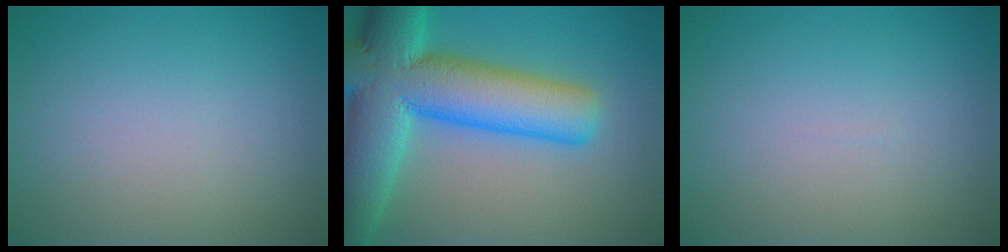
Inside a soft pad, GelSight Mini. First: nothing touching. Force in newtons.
{"total": 13.3, "press": 13.3, "slide": 0.5}
{"total": 0.0}